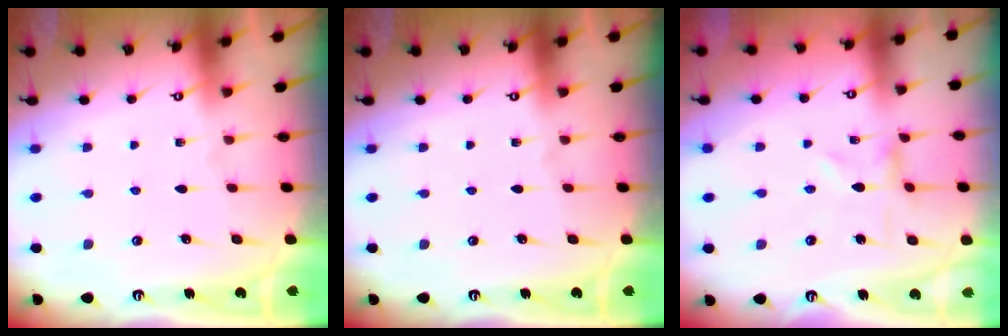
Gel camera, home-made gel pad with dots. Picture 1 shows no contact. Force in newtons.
{"total": 0.0}
{"total": 0.9, "press": 0.9, "slide": 0.2}